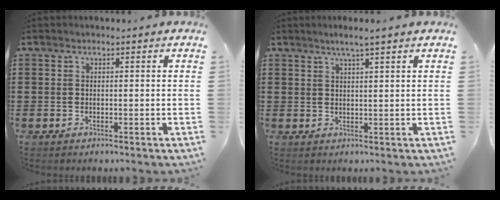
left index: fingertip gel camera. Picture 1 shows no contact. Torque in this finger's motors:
{"motor_torque": [-0.05, -0.18, 0.06, 0.01]}